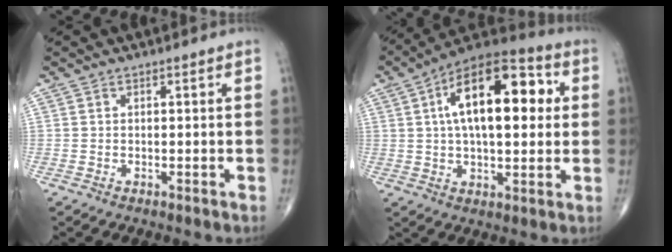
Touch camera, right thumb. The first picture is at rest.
{"total": 20.3, "force": [4.1, 9.6, 17.4], "torque": [-0.248, 0.021, 0.054]}